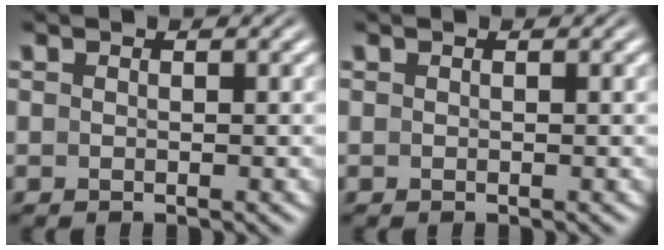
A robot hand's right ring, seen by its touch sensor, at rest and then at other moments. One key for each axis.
{"total": 0.0}